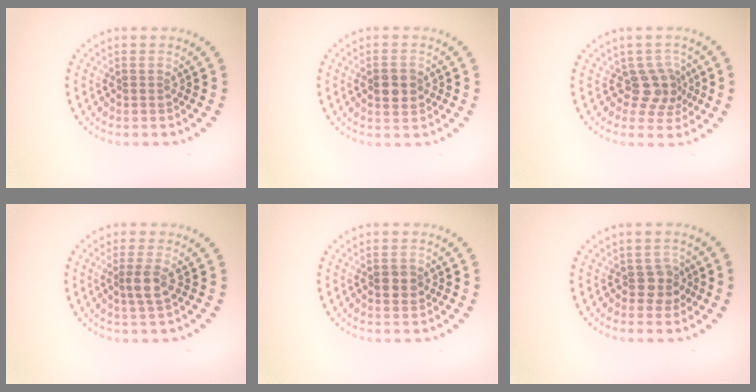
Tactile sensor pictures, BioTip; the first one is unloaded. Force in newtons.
{"total": 2.9, "press": 2.9, "slide": 0.1}
{"total": 2.9, "press": 2.2, "slide": 1.8}
{"total": 2.0, "press": 1.7, "slide": 1.0}
{"total": 1.8, "press": 1.8, "slide": 0.2}
{"total": 1.9, "press": 1.8, "slide": 0.7}